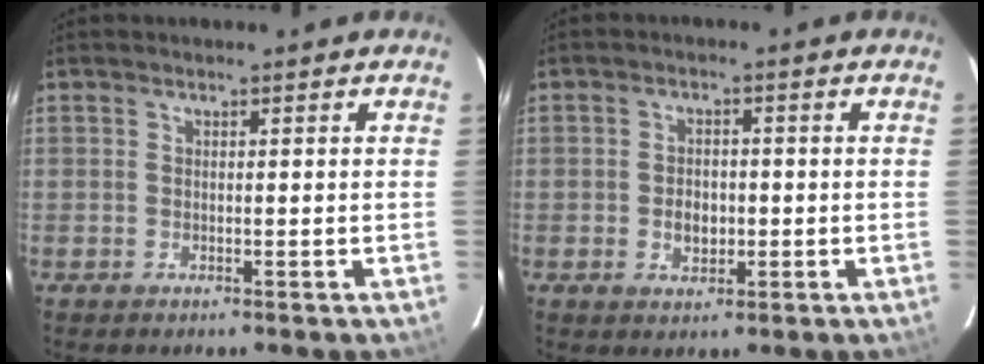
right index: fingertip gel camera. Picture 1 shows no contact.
{"total": 3.7, "force": [-0.8, 2.7, 2.5], "torque": [-0.043, 0.001, -0.009]}